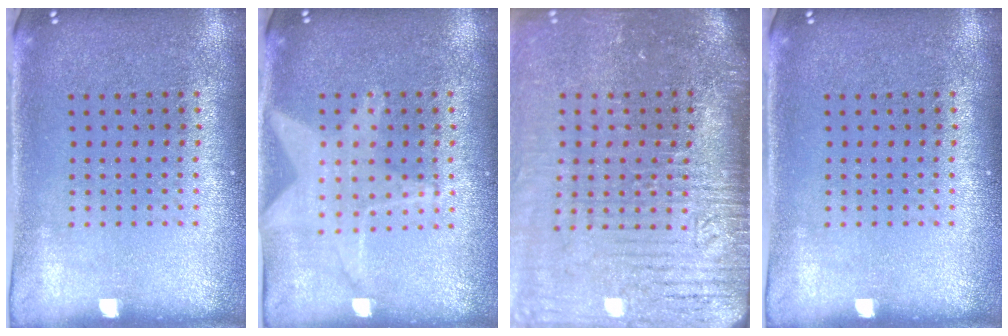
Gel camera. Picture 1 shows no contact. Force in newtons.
{"total": 1.2, "press": 1.2, "slide": 0.3}
{"total": 4.6, "press": 3.9, "slide": 2.4}
{"total": 0.0}